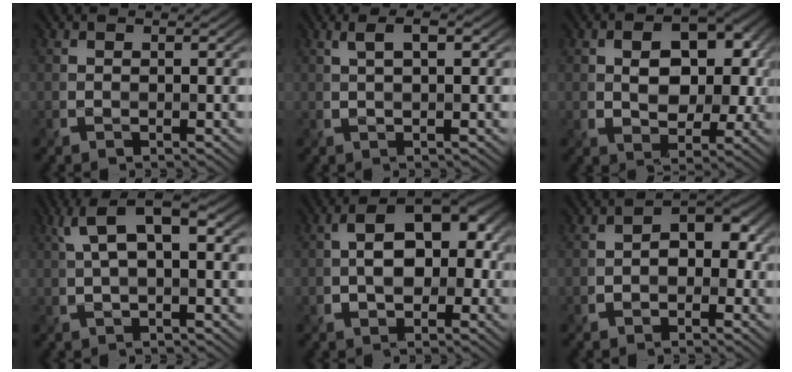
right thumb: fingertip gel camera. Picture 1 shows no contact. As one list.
[{"total": 2.5, "force": [0.9, 0.5, 2.2], "torque": [-0.043, 0.004, 0.017]}, {"total": 8.0, "force": [0.9, 5.4, 5.9], "torque": [-0.087, 0.000, 0.012]}, {"total": 6.8, "force": [2.0, 2.6, 6.0], "torque": [-0.125, 0.017, 0.031]}, {"total": 8.2, "force": [-0.2, 5.4, 6.2], "torque": [-0.078, 0.010, -0.010]}, {"total": 3.6, "force": [-1.0, 2.7, 2.1], "torque": [-0.017, 0.004, -0.026]}]